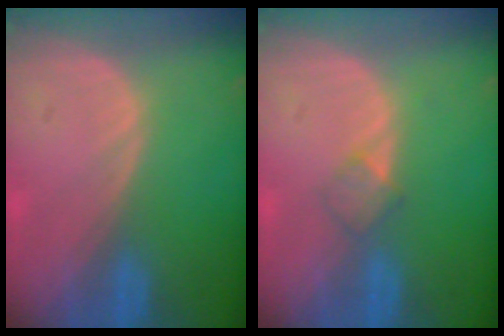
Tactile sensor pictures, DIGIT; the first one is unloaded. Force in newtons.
{"total": 2.0, "press": 2.0, "slide": 0.2}